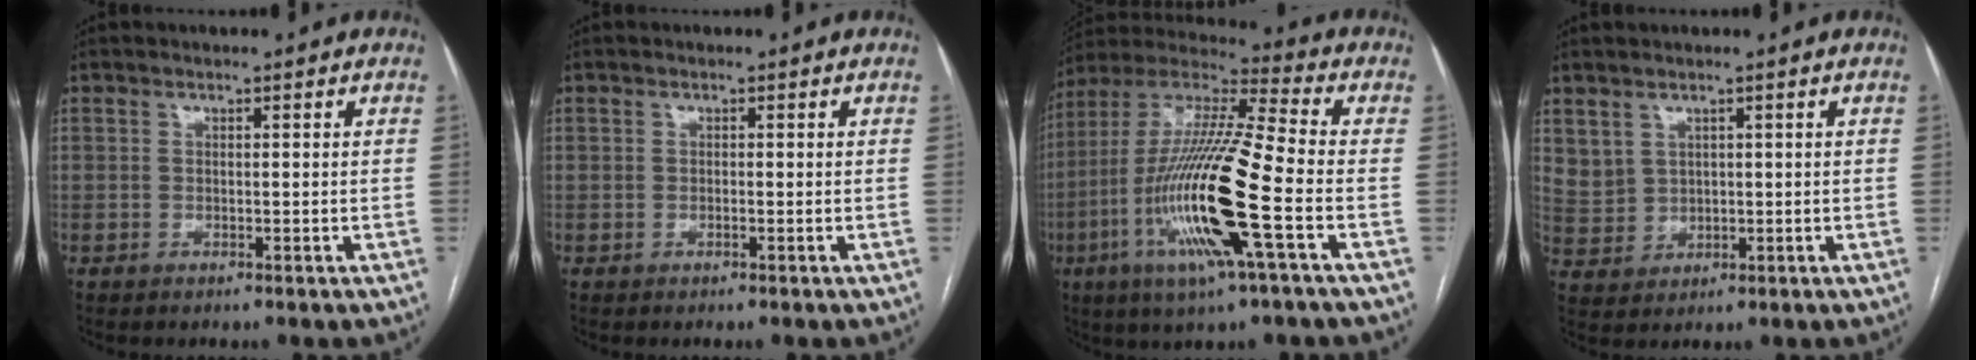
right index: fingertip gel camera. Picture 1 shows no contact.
{"total": 0.0}
{"total": 20.2, "force": [-5.8, 0.9, 19.3], "torque": [-0.406, -0.019, -0.116]}
{"total": 4.3, "force": [2.5, 3.4, 1.1], "torque": [-0.025, 0.004, 0.063]}